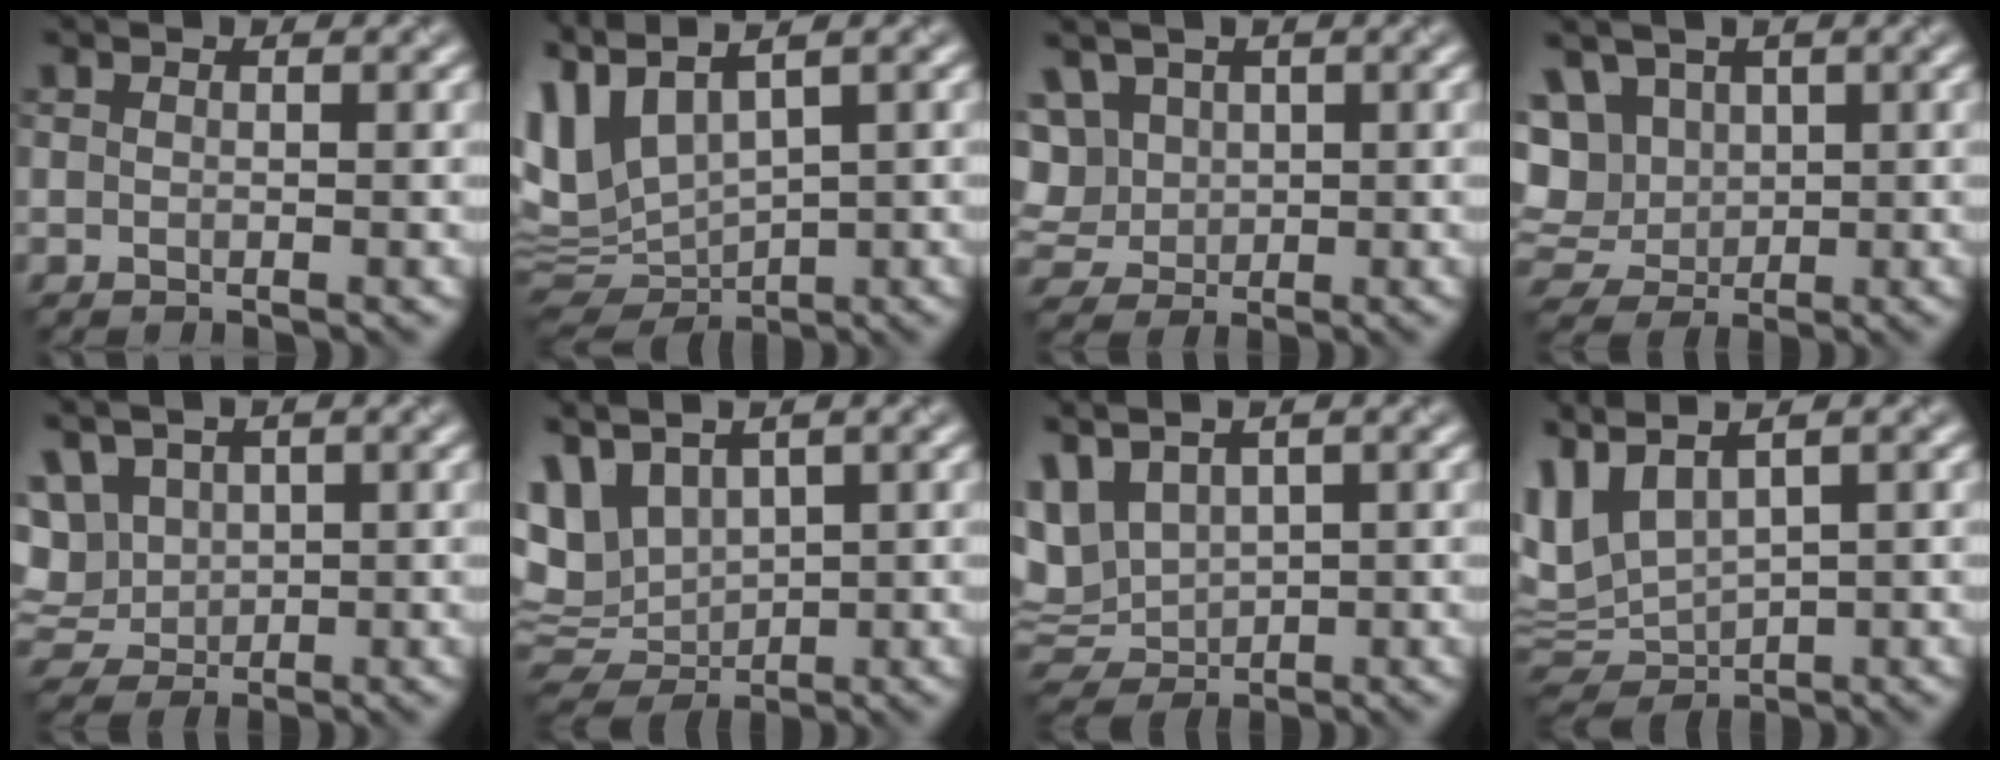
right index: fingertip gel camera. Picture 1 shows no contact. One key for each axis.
{"total": 6.2, "fx": 2.4, "fy": 2.7, "fz": 5.1, "tx": -0.125, "ty": -0.004, "tz": 0.063}
{"total": 8.1, "fx": 3.0, "fy": 6.4, "fz": 3.8, "tx": -0.097, "ty": 0.032, "tz": 0.042}
{"total": 10.7, "fx": 3.7, "fy": 8.2, "fz": 5.8, "tx": -0.115, "ty": 0.031, "tz": 0.040}
{"total": 8.8, "fx": 3.5, "fy": 6.4, "fz": 5.0, "tx": -0.107, "ty": 0.030, "tz": 0.050}
{"total": 5.9, "fx": 3.0, "fy": 3.2, "fz": 4.0, "tx": -0.099, "ty": 0.004, "tz": 0.058}
{"total": 5.8, "fx": 2.6, "fy": 3.3, "fz": 3.9, "tx": -0.107, "ty": 0.002, "tz": 0.060}
{"total": 5.1, "fx": 2.5, "fy": 1.9, "fz": 4.0, "tx": -0.104, "ty": 0.003, "tz": 0.055}